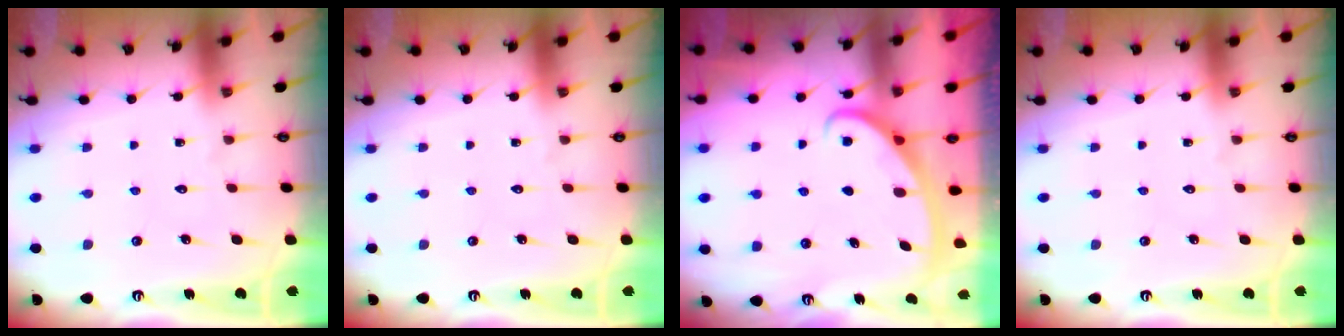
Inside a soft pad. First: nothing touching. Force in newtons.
{"total": 0.0}
{"total": 2.8, "press": 2.8, "slide": 0.4}
{"total": 0.0}